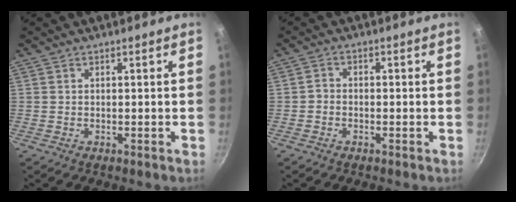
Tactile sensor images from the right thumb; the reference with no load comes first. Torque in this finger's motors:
{"motor_torque": [-0.58, 0.04, 0.12, 0.30, 0.09]}